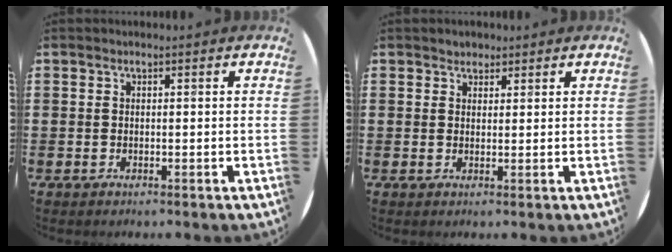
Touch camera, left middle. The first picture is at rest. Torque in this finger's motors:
{"motor_torque": [0.16, -0.12, 0.03, 0.02]}